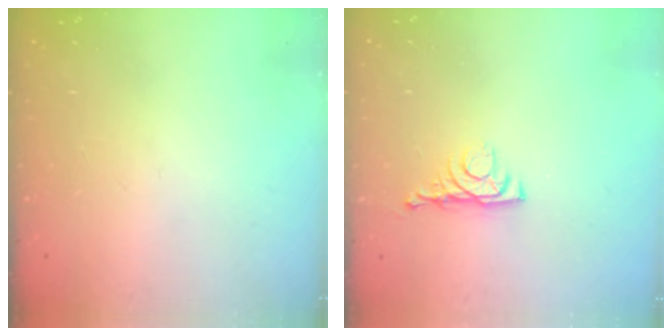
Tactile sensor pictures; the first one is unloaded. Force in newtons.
{"total": 4.3, "press": 4.2, "slide": 0.7}